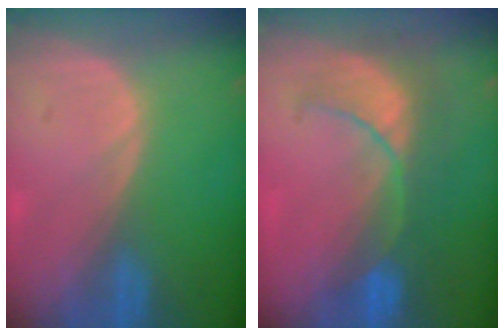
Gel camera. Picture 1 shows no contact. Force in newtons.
{"total": 8.1, "press": 7.9, "slide": 1.6}